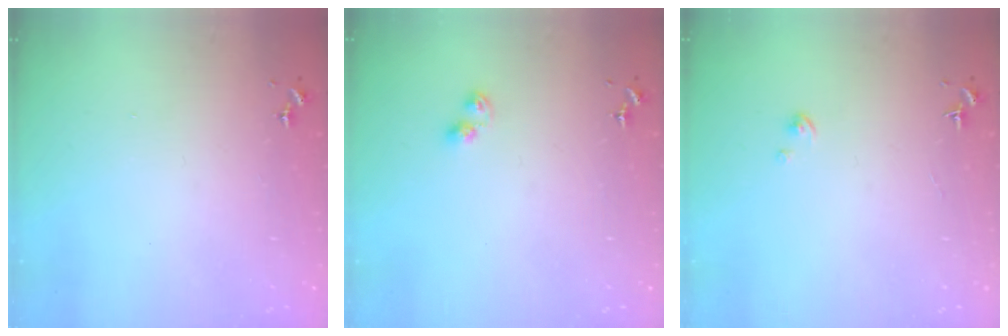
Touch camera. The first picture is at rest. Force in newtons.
{"total": 4.5, "press": 4.4, "slide": 0.6}
{"total": 1.8, "press": 1.8, "slide": 0.2}